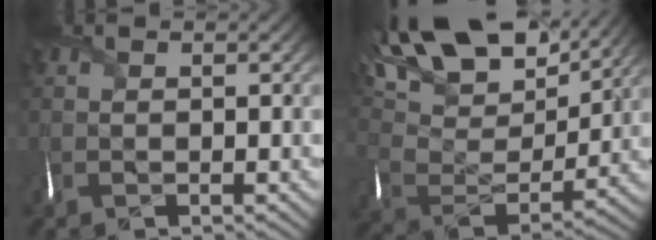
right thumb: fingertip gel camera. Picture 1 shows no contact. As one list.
[{"total": 18.1, "force": [12.3, 8.1, 10.4], "torque": [-0.253, 0.042, 0.182]}]